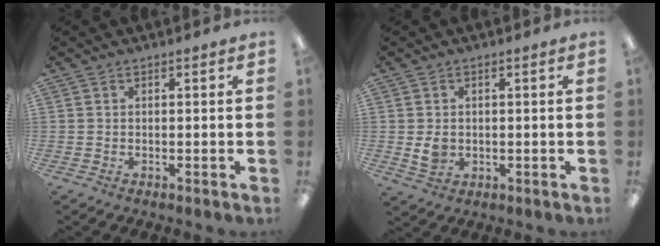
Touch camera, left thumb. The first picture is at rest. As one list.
[{"total": 3.8, "force": [0.1, 3.1, 2.2], "torque": [-0.030, -0.003, 0.000]}]